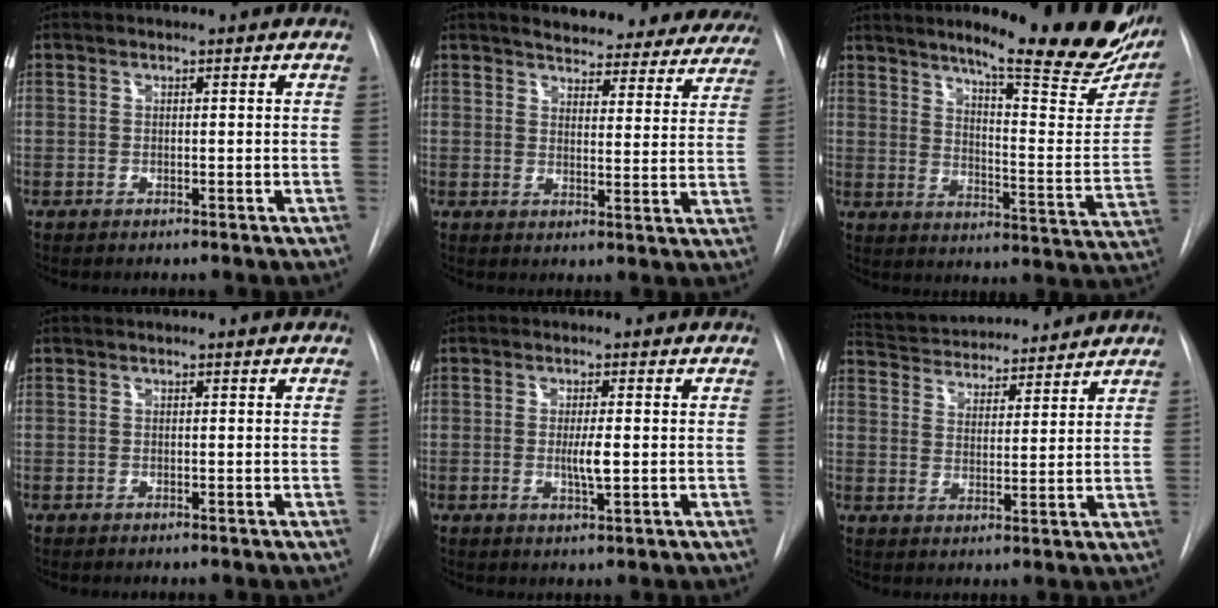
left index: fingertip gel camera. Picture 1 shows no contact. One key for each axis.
{"total": 21.4, "fx": 19.4, "fy": 6.3, "fz": 6.2, "tx": -0.073, "ty": -0.039, "tz": 0.218}
{"total": 24.4, "fx": 18.7, "fy": 3.1, "fz": 15.4, "tx": -0.208, "ty": -0.066, "tz": 0.238}
{"total": 0.0}
{"total": 2.9, "fx": -0.4, "fy": 0.3, "fz": 2.8, "tx": -0.052, "ty": -0.009, "tz": -0.007}
{"total": 15.5, "fx": 14.5, "fy": 3.3, "fz": 4.4, "tx": -0.077, "ty": 0.022, "tz": 0.221}